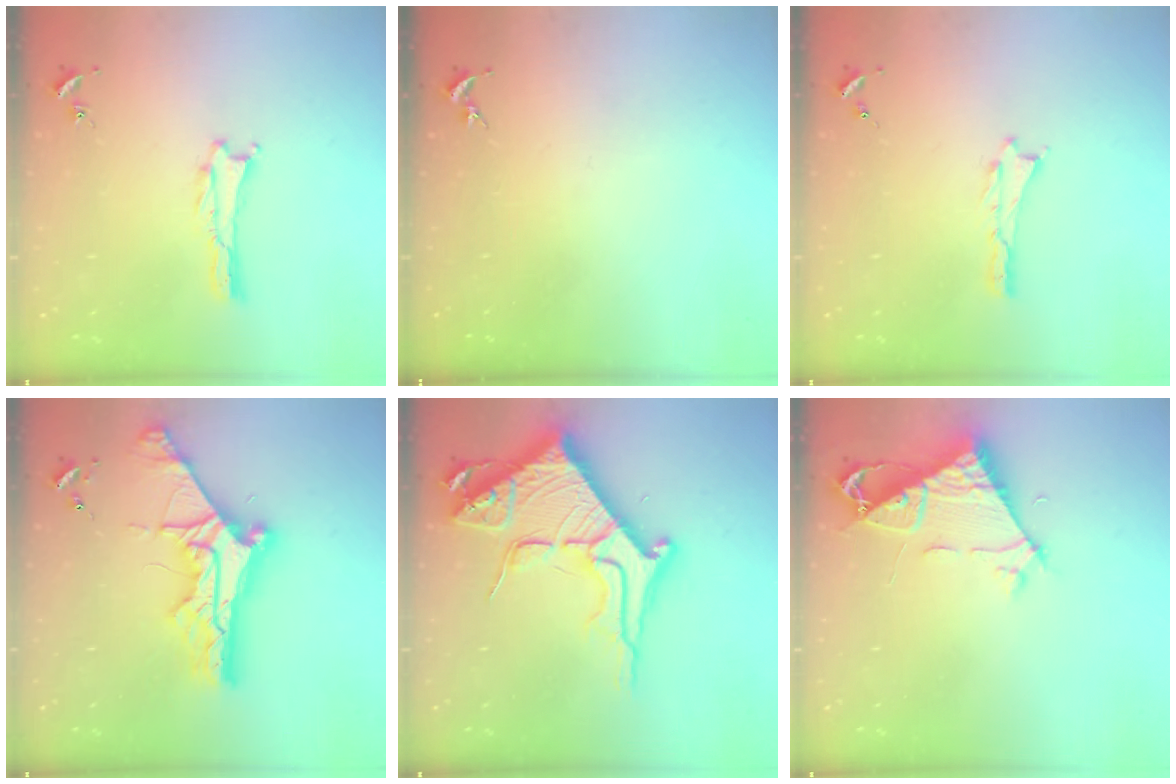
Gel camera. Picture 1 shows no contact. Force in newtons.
{"total": 0.0}
{"total": 0.0}
{"total": 10.1, "press": 10.0, "slide": 1.1}
{"total": 13.9, "press": 13.9, "slide": 1.5}
{"total": 7.0, "press": 7.0, "slide": 0.5}